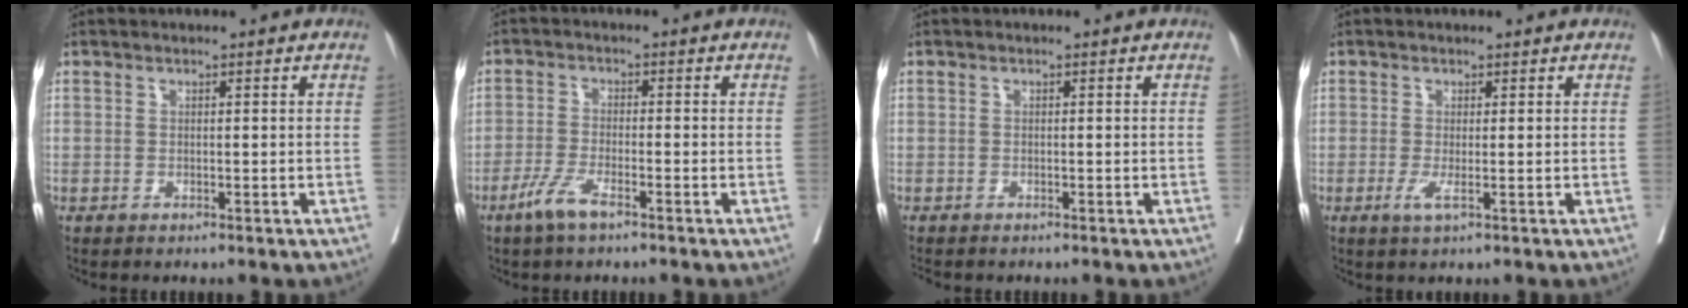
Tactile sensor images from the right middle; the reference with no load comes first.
{"total": 4.3, "force": [-2.9, 0.6, 3.1], "torque": [-0.068, -0.005, -0.057]}
{"total": 1.7, "force": [-1.6, 0.4, 0.6], "torque": [-0.011, -0.004, -0.022]}
{"total": 1.8, "force": [-0.5, 0.0, 1.7], "torque": [-0.034, -0.007, -0.010]}